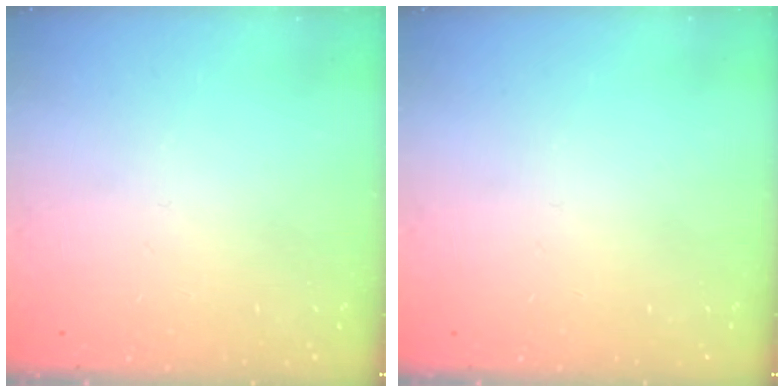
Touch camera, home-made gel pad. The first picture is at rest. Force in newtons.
{"total": 0.0}